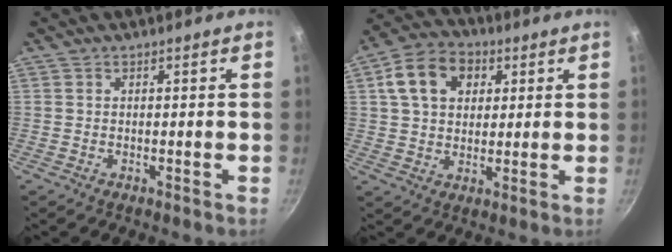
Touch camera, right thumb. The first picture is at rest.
{"total": 11.9, "force": [3.9, 8.8, 7.1], "torque": [-0.107, 0.008, 0.053]}